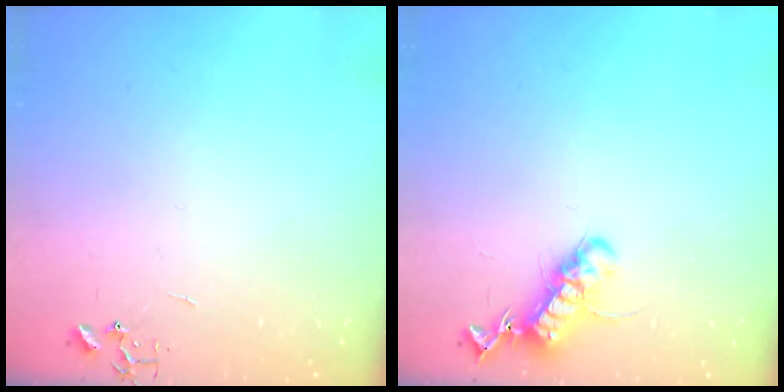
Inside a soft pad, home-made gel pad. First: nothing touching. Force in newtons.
{"total": 13.8, "press": 13.8, "slide": 0.7}